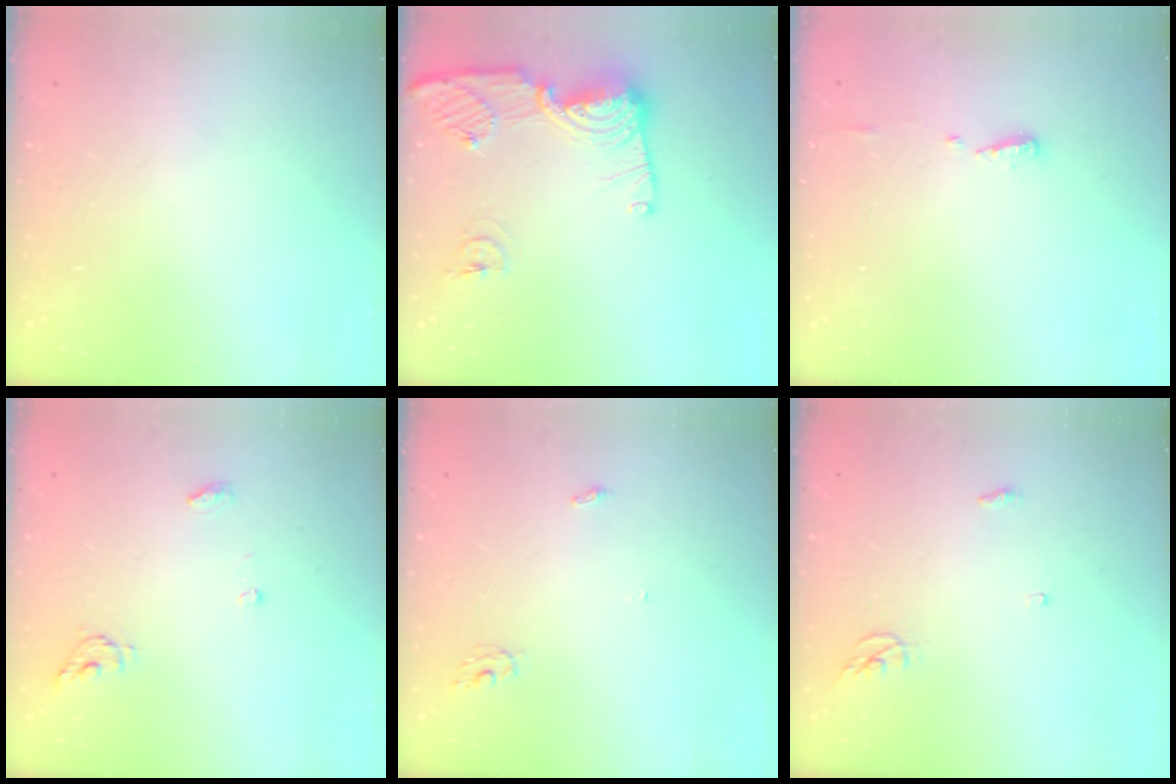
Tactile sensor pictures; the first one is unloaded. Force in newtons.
{"total": 13.9, "press": 13.8, "slide": 1.5}
{"total": 4.9, "press": 4.9, "slide": 0.6}
{"total": 5.2, "press": 5.2, "slide": 0.0}
{"total": 2.8, "press": 2.8, "slide": 0.2}
{"total": 3.5, "press": 3.5, "slide": 0.3}